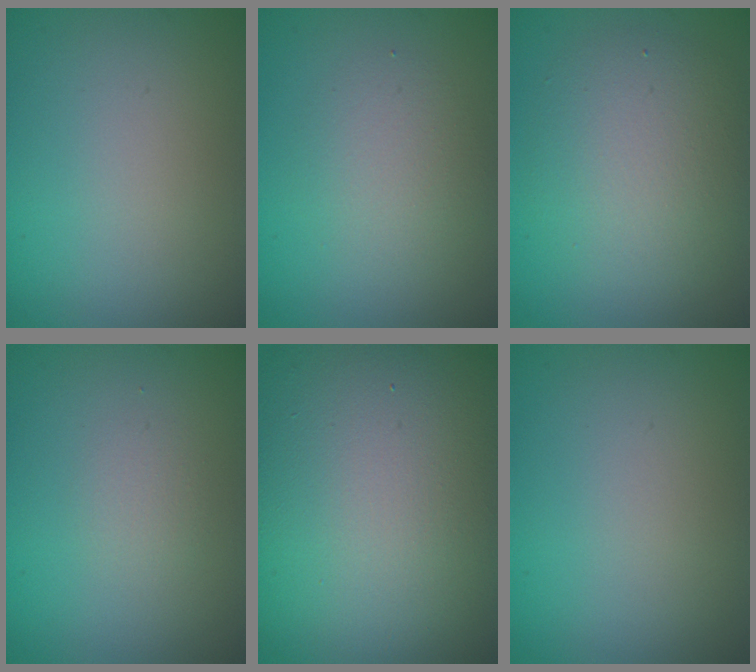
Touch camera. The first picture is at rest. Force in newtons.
{"total": 2.5, "press": 2.5, "slide": 0.2}
{"total": 5.1, "press": 5.1, "slide": 0.3}
{"total": 0.9, "press": 0.9, "slide": 0.0}
{"total": 19.2, "press": 19.1, "slide": 0.9}
{"total": 0.0}